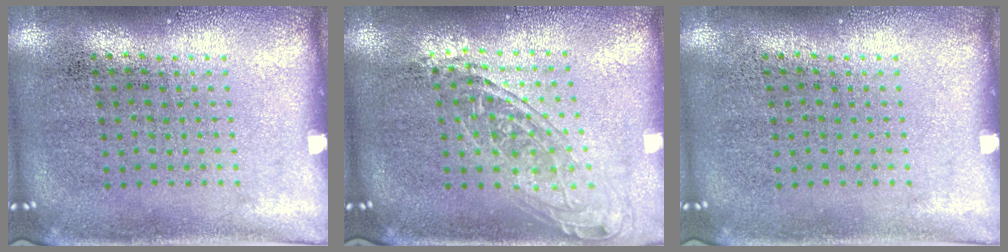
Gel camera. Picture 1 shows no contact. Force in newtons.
{"total": 1.5, "press": 1.2, "slide": 0.9}
{"total": 0.0}